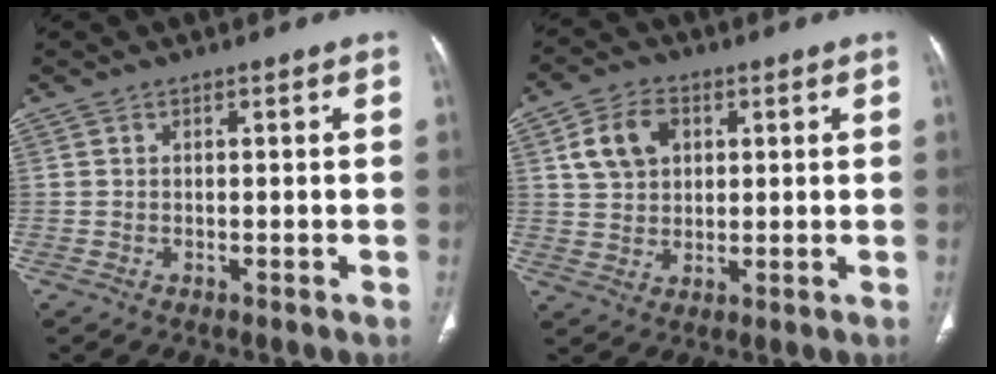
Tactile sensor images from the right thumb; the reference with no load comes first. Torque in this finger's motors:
{"motor_torque": [-0.63, 0.69, 0.10, -0.05, 0.07]}